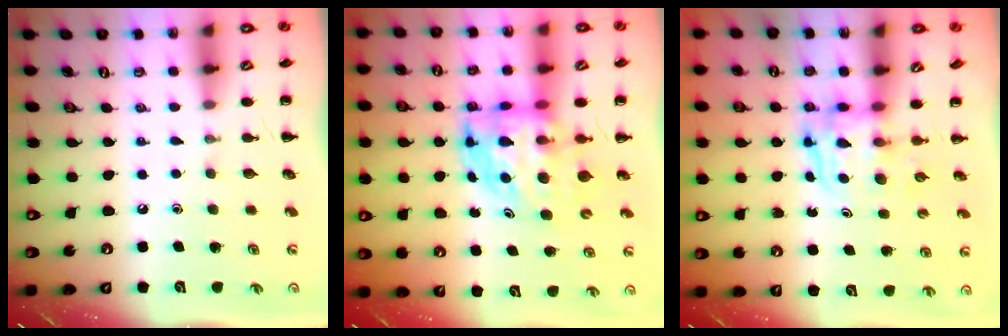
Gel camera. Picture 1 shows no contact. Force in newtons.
{"total": 7.2, "press": 7.0, "slide": 1.9}
{"total": 3.4, "press": 3.4, "slide": 0.3}